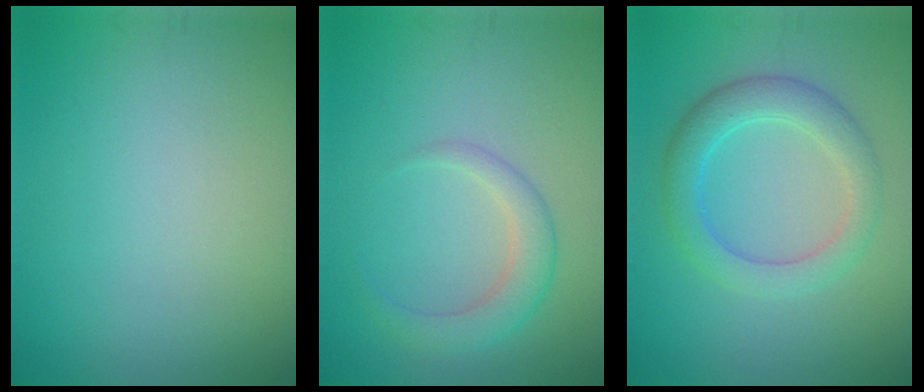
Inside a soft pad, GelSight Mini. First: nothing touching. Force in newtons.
{"total": 2.8, "press": 2.8, "slide": 0.2}
{"total": 3.9, "press": 3.9, "slide": 0.1}